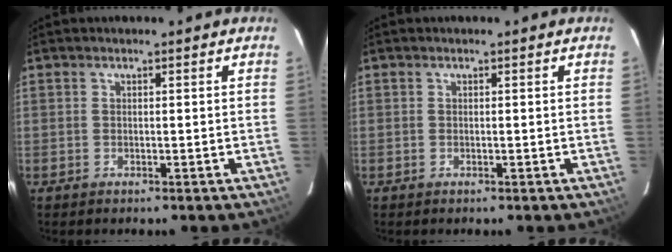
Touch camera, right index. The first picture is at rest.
{"total": 0.0}